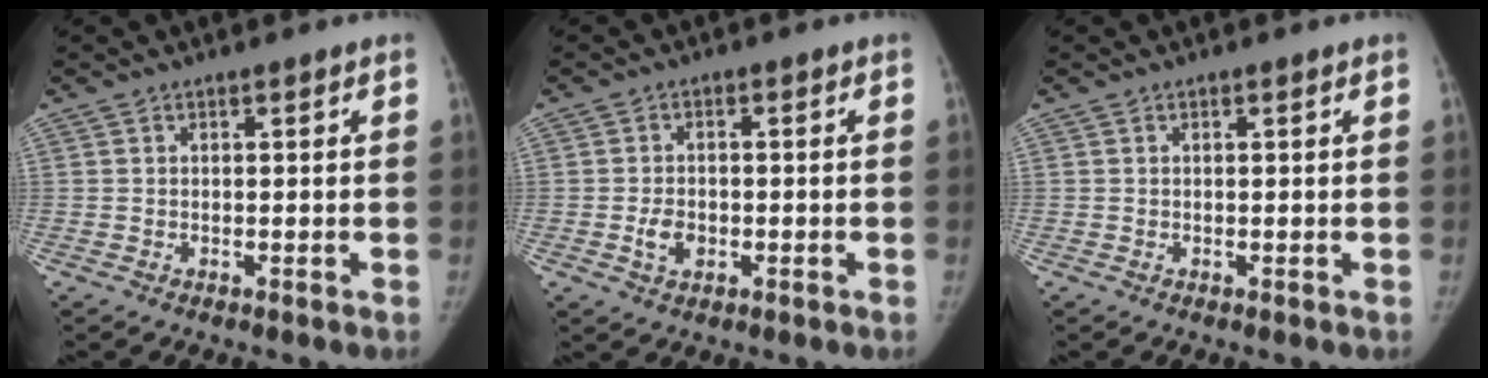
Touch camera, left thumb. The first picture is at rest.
{"total": 3.7, "force": [-1.0, 2.8, 2.3], "torque": [-0.035, 0.003, -0.015]}
{"total": 0.0}